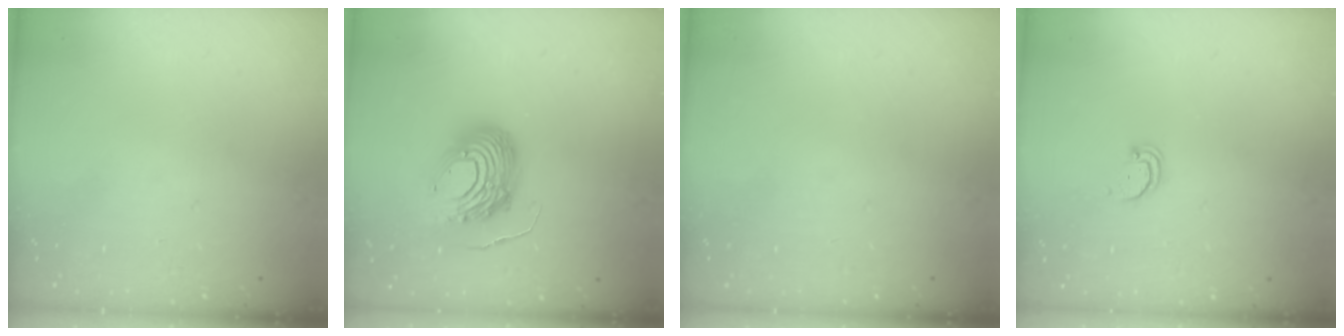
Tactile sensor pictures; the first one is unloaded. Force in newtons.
{"total": 13.4, "press": 13.4, "slide": 1.3}
{"total": 0.0}
{"total": 2.0, "press": 2.0, "slide": 0.2}